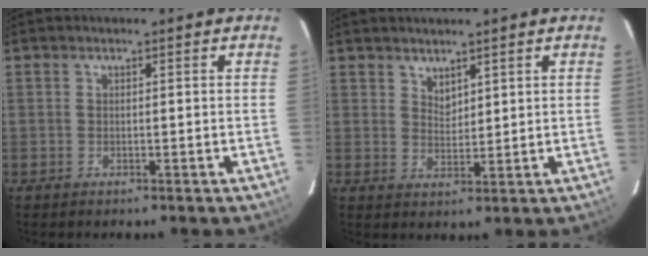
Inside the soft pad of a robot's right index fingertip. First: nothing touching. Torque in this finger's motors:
{"motor_torque": [-0.10, 0.08, -0.04, 0.00]}